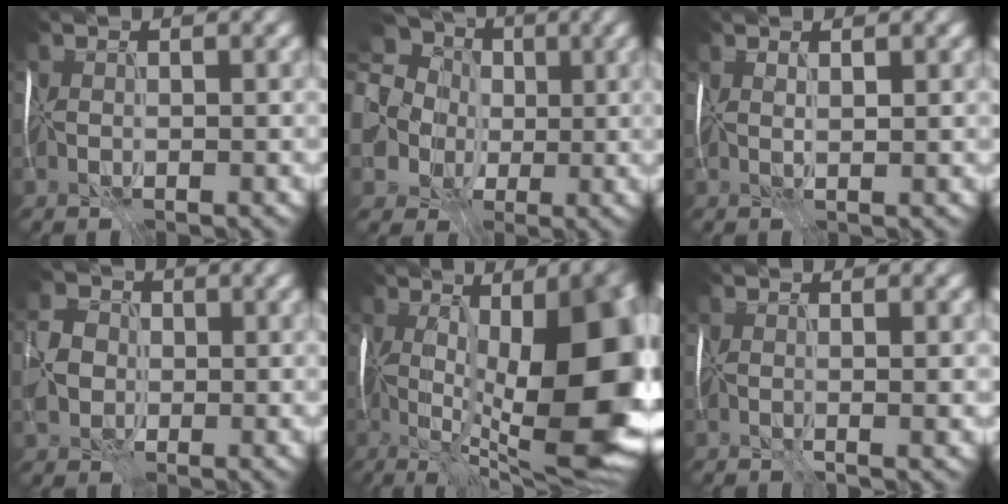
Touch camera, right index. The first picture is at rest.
{"total": 15.8, "force": [3.1, 13.6, 7.4], "torque": [-0.190, 0.021, 0.012]}
{"total": 1.3, "force": [1.0, -0.6, 0.5], "torque": [-0.011, 0.004, 0.024]}
{"total": 3.3, "force": [-0.2, 2.8, 1.8], "torque": [-0.051, 0.006, -0.004]}
{"total": 19.4, "force": [-0.2, 6.8, 18.2], "torque": [-0.257, -0.008, 0.020]}
{"total": 1.9, "force": [0.1, 0.0, 1.9], "torque": [-0.026, -0.008, 0.003]}